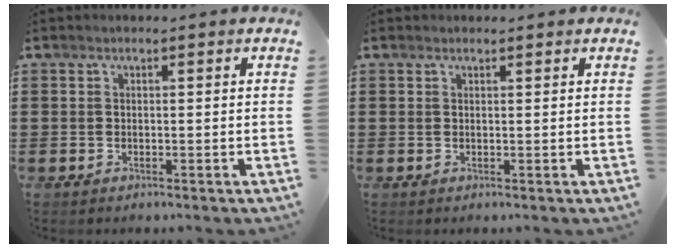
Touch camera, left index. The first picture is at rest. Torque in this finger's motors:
{"motor_torque": [0.35, 0.26, -0.04, -0.01]}